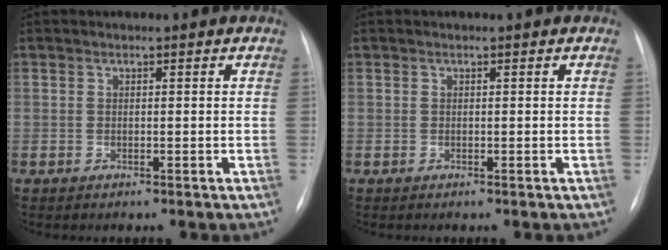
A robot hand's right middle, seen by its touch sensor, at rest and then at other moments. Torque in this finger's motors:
{"motor_torque": [-0.01, 0.00, 0.00, 0.00]}